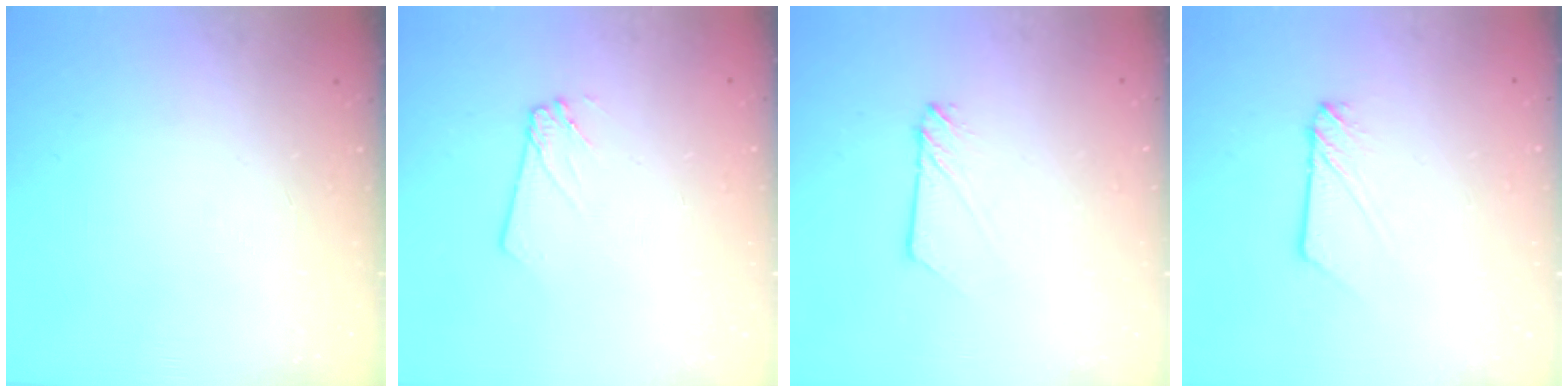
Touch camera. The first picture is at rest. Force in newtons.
{"total": 2.4, "press": 2.4, "slide": 0.2}
{"total": 2.4, "press": 2.4, "slide": 0.2}
{"total": 3.0, "press": 3.0, "slide": 0.2}